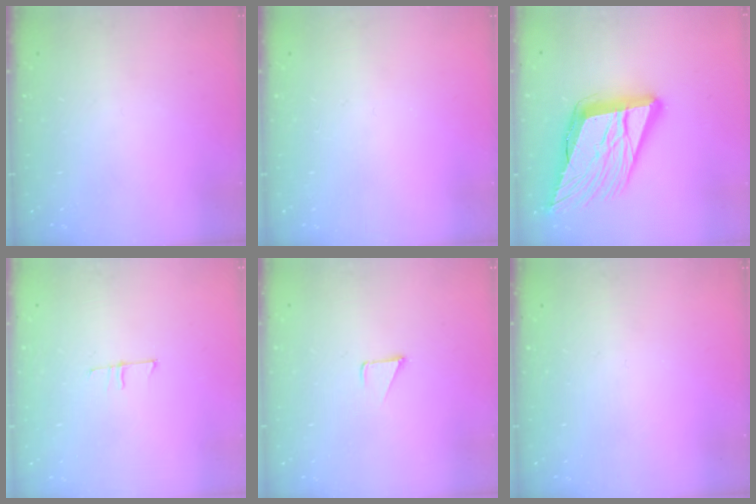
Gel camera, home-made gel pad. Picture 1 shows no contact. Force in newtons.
{"total": 0.0}
{"total": 23.3, "press": 22.8, "slide": 5.1}
{"total": 5.3, "press": 5.3, "slide": 0.4}
{"total": 1.8, "press": 1.7, "slide": 0.1}
{"total": 0.0}